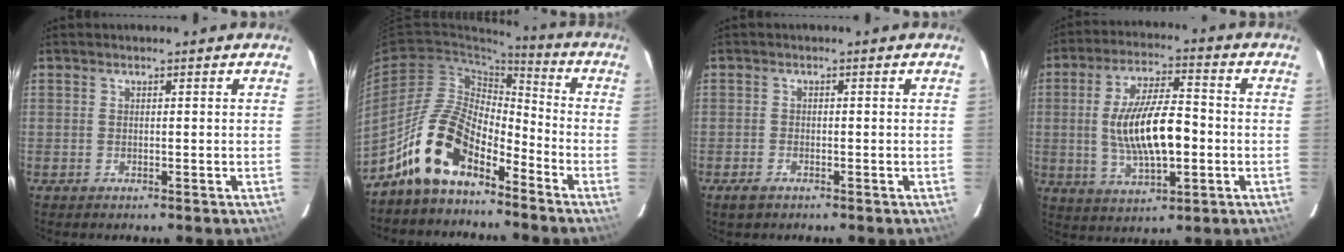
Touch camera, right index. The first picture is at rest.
{"total": 13.5, "force": [-9.3, 5.8, 7.9], "torque": [-0.153, 0.019, -0.184]}
{"total": 2.2, "force": [-1.6, 1.1, 1.0], "torque": [-0.025, -0.004, -0.030]}
{"total": 13.9, "force": [-1.3, 5.1, 12.9], "torque": [-0.245, -0.001, -0.015]}